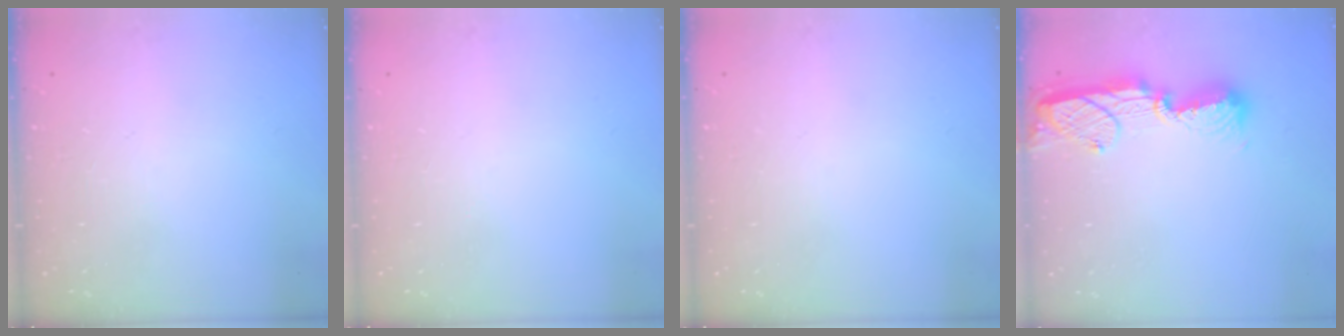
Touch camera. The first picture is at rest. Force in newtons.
{"total": 0.0}
{"total": 0.0}
{"total": 11.5, "press": 11.5, "slide": 0.7}